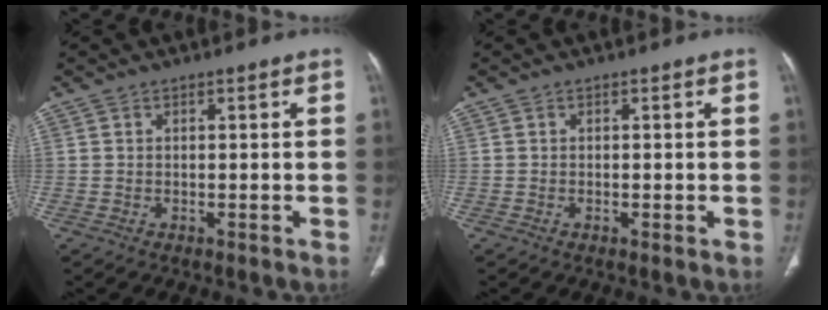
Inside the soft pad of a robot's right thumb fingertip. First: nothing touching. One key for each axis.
{"total": 0.8, "fx": -0.2, "fy": 0.3, "fz": 0.7, "tx": -0.009, "ty": -0.001, "tz": -0.005}